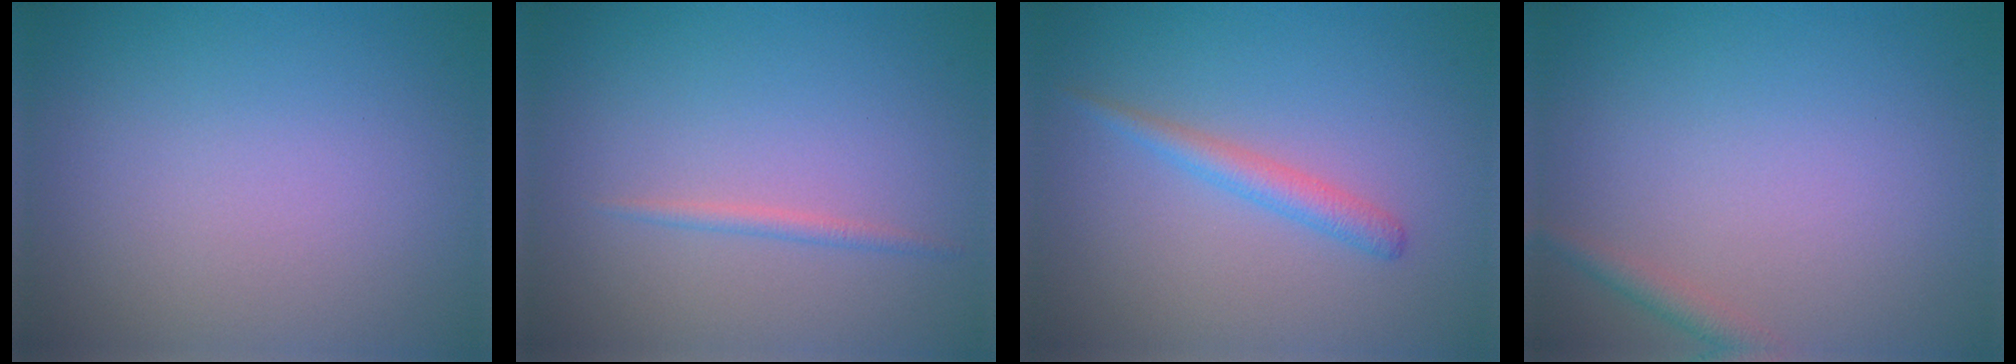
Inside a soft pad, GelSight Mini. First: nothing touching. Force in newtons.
{"total": 0.9, "press": 0.9, "slide": 0.0}
{"total": 1.8, "press": 1.8, "slide": 0.0}
{"total": 1.4, "press": 1.4, "slide": 0.1}